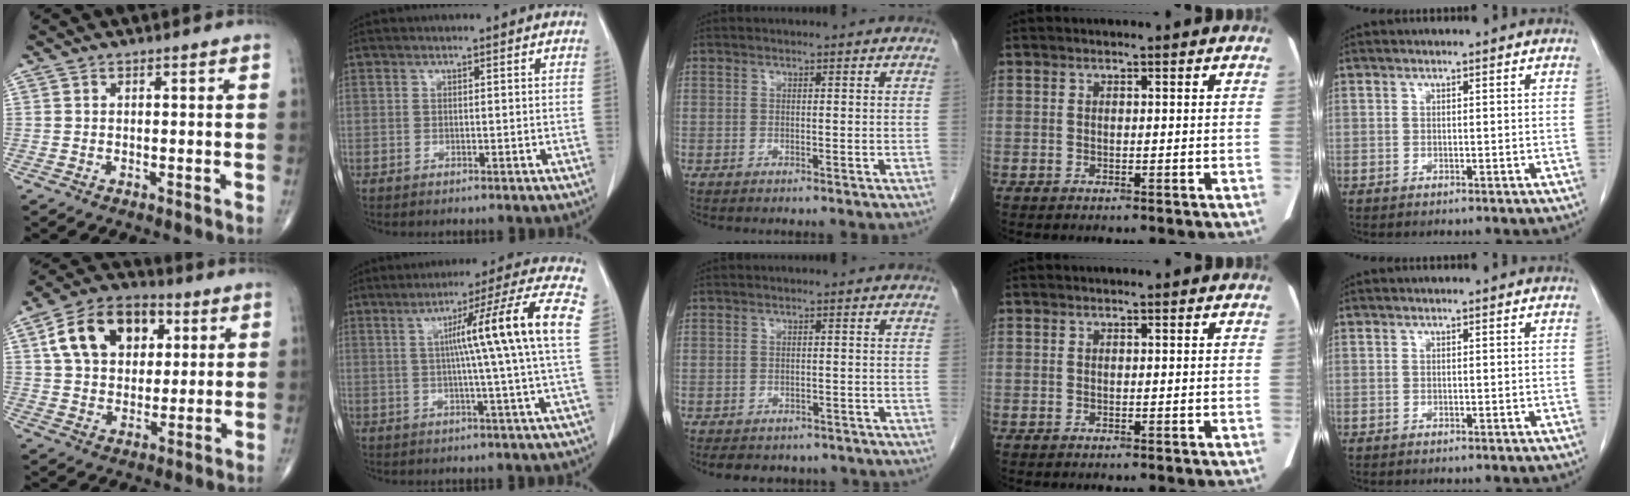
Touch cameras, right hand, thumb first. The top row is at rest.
{"thumb": {"total": 16.1, "force": [5.3, 11.1, 10.4], "torque": [-0.152, 0.005, 0.087]}, "index": {"total": 13.8, "force": [1.8, -2.5, 13.5], "torque": [-0.193, 0.011, 0.024]}, "middle": {"total": 9.1, "force": [-7.7, 4.0, 2.8], "torque": [-0.042, 0.004, -0.083]}}